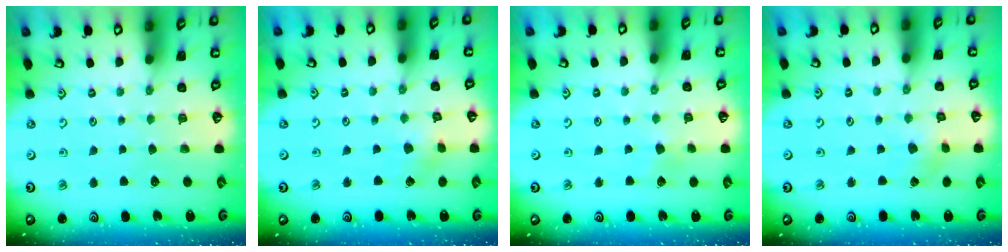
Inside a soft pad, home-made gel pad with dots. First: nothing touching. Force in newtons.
{"total": 2.8, "press": 2.8, "slide": 0.2}
{"total": 3.8, "press": 3.8, "slide": 0.4}
{"total": 2.6, "press": 2.6, "slide": 0.4}